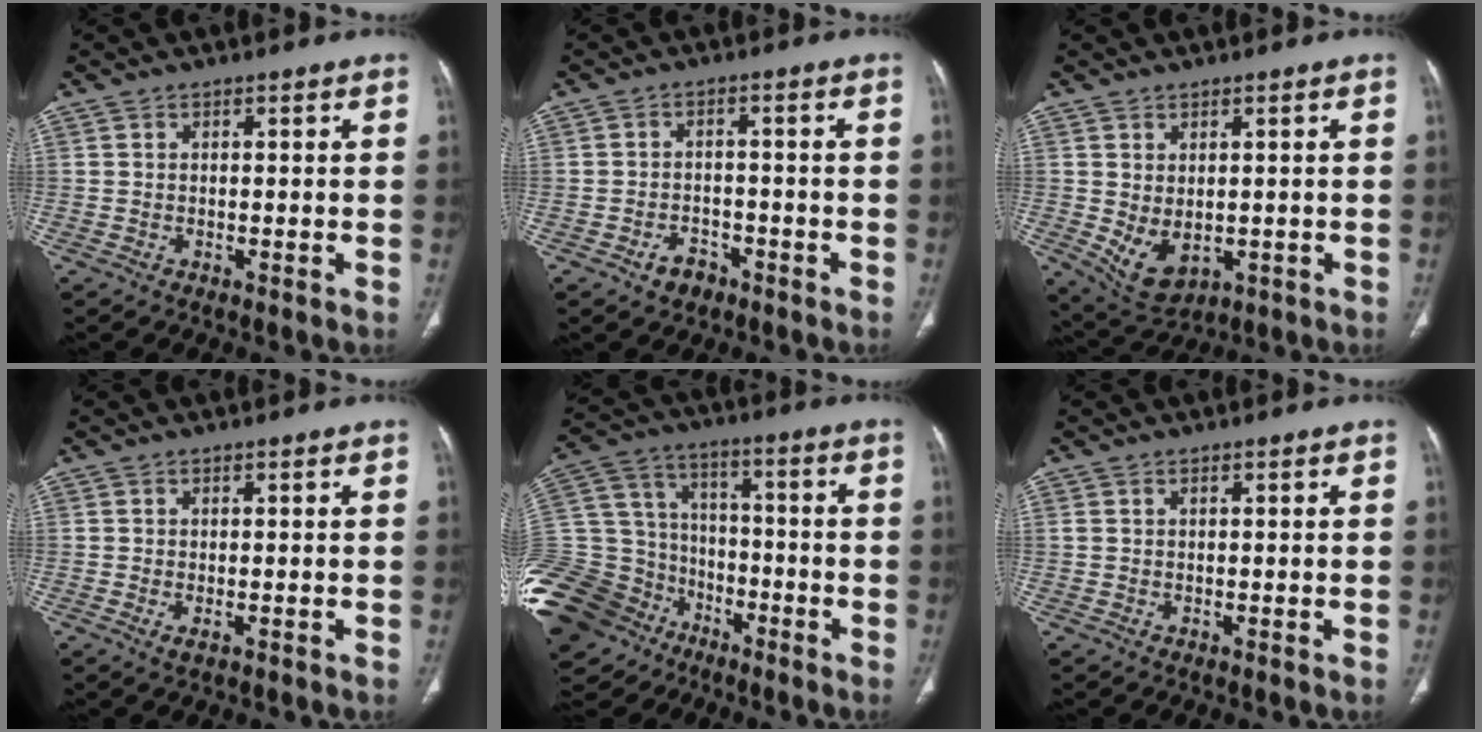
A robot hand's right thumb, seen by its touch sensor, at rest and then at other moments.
{"total": 3.9, "force": [-2.4, 2.6, 1.5], "torque": [-0.016, 0.022, -0.032]}
{"total": 6.8, "force": [-0.7, 4.4, 5.2], "torque": [-0.081, -0.006, 0.013]}
{"total": 1.3, "force": [-0.4, 0.5, 1.2], "torque": [-0.027, -0.006, -0.006]}
{"total": 30.0, "force": [-14.9, 22.0, 13.8], "torque": [-0.391, 0.048, -0.260]}
{"total": 0.8, "force": [0.4, 0.5, 0.5], "torque": [-0.010, 0.007, 0.009]}